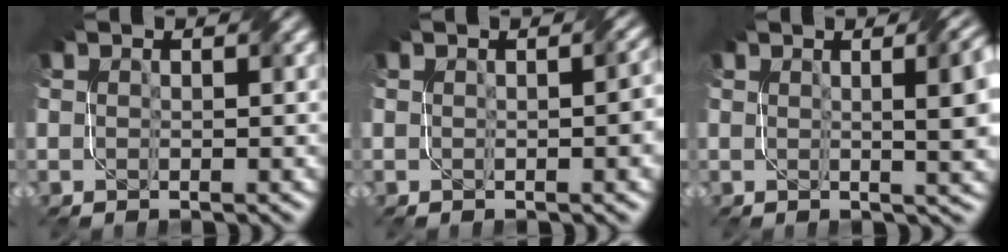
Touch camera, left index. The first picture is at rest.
{"total": 2.5, "force": [-0.1, 0.6, 2.4], "torque": [-0.023, 0.006, -0.002]}
{"total": 7.7, "force": [1.3, 2.9, 7.0], "torque": [-0.038, 0.014, 0.013]}